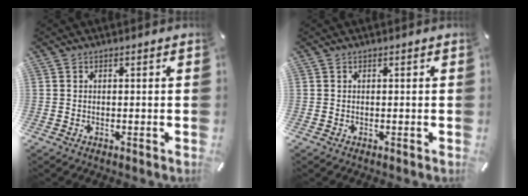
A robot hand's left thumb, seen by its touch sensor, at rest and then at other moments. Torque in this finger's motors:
{"motor_torque": [-0.03, 0.03, -0.01, 0.08, 0.00]}